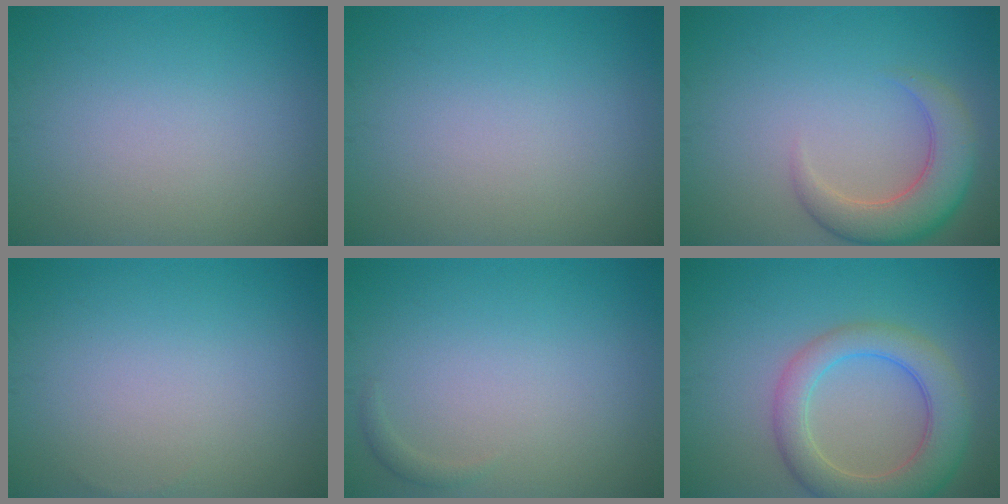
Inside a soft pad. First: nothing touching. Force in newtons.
{"total": 0.0}
{"total": 4.7, "press": 4.7, "slide": 0.3}
{"total": 0.0}
{"total": 0.7, "press": 0.7, "slide": 0.1}
{"total": 6.0, "press": 6.0, "slide": 0.3}